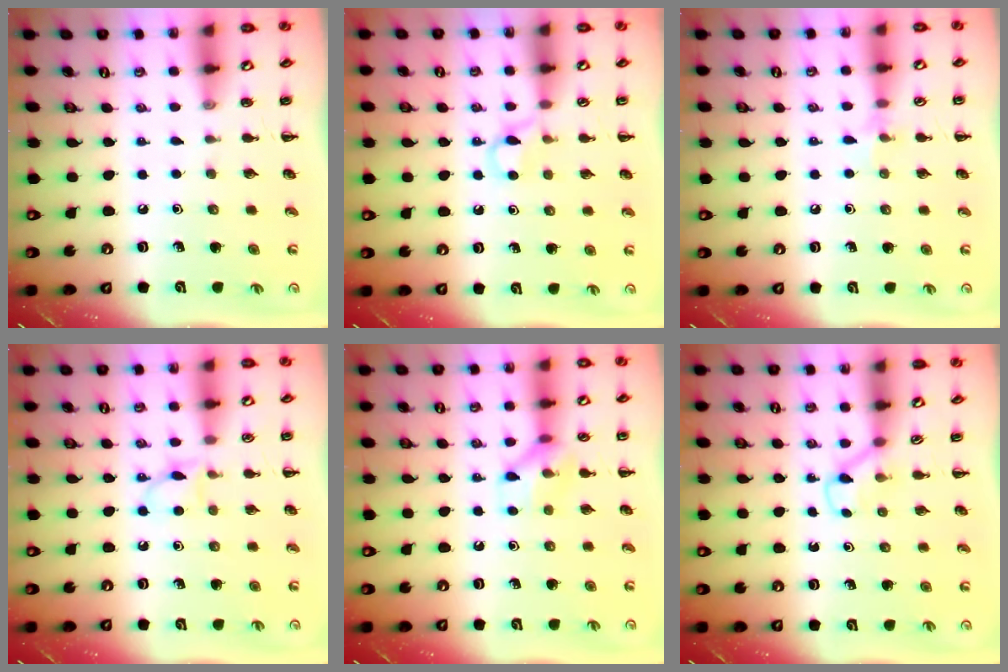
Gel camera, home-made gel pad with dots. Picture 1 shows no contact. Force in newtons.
{"total": 4.3, "press": 4.0, "slide": 1.4}
{"total": 5.1, "press": 4.8, "slide": 1.7}
{"total": 4.7, "press": 4.4, "slide": 1.5}
{"total": 8.3, "press": 8.3, "slide": 0.8}
{"total": 3.1, "press": 2.9, "slide": 1.1}